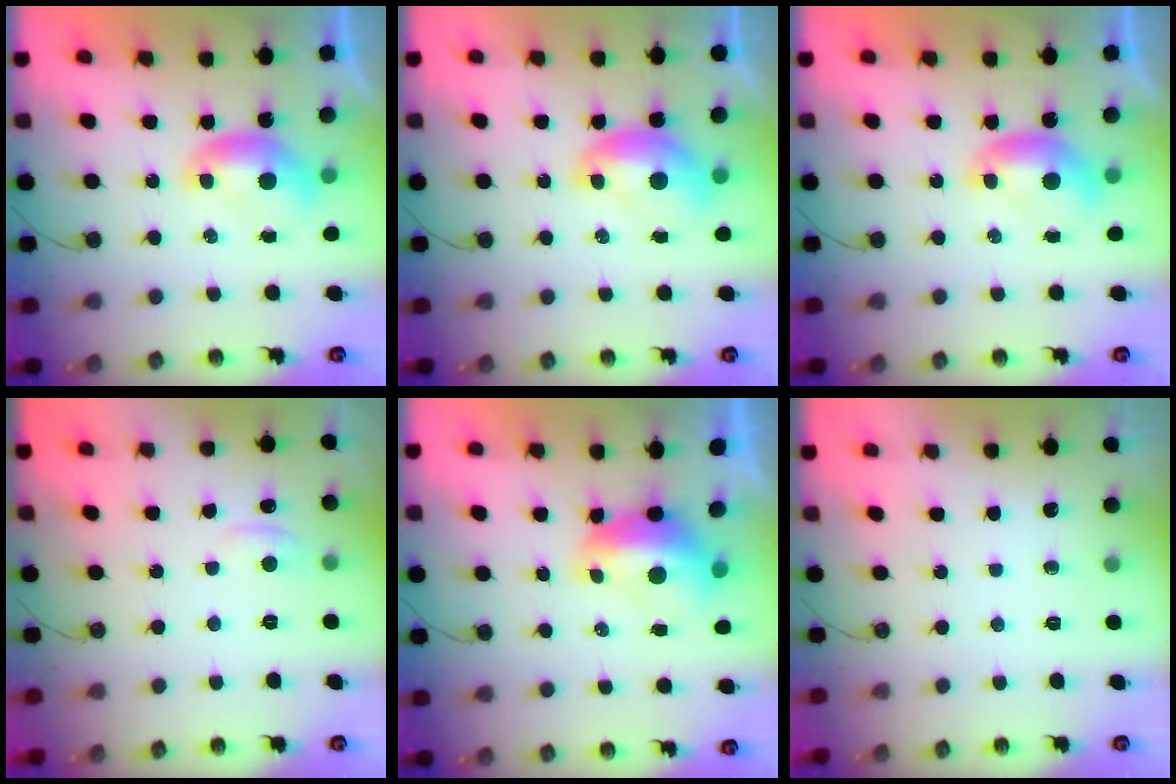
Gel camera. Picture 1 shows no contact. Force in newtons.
{"total": 1.6, "press": 1.6, "slide": 0.2}
{"total": 0.0}
{"total": 1.2, "press": 1.0, "slide": 0.7}
{"total": 2.4, "press": 2.3, "slide": 0.8}
{"total": 0.0}